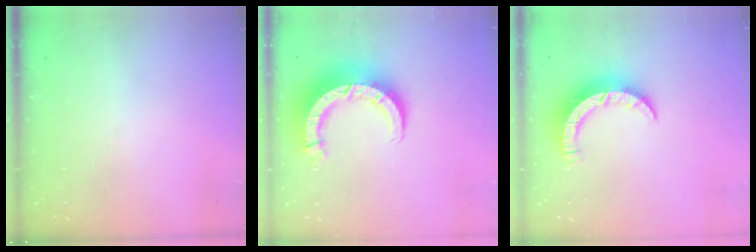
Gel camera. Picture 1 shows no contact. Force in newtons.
{"total": 12.5, "press": 12.4, "slide": 1.3}
{"total": 7.8, "press": 7.7, "slide": 0.8}